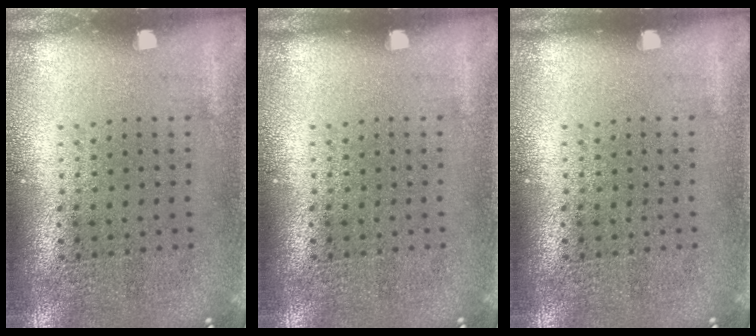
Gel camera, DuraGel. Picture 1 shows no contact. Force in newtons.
{"total": 0.0}
{"total": 0.0}